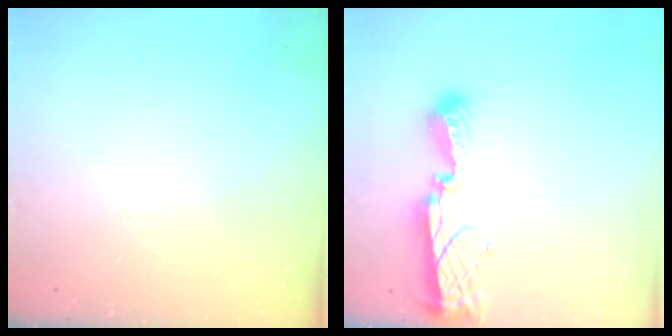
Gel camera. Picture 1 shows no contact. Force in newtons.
{"total": 8.4, "press": 8.4, "slide": 0.8}